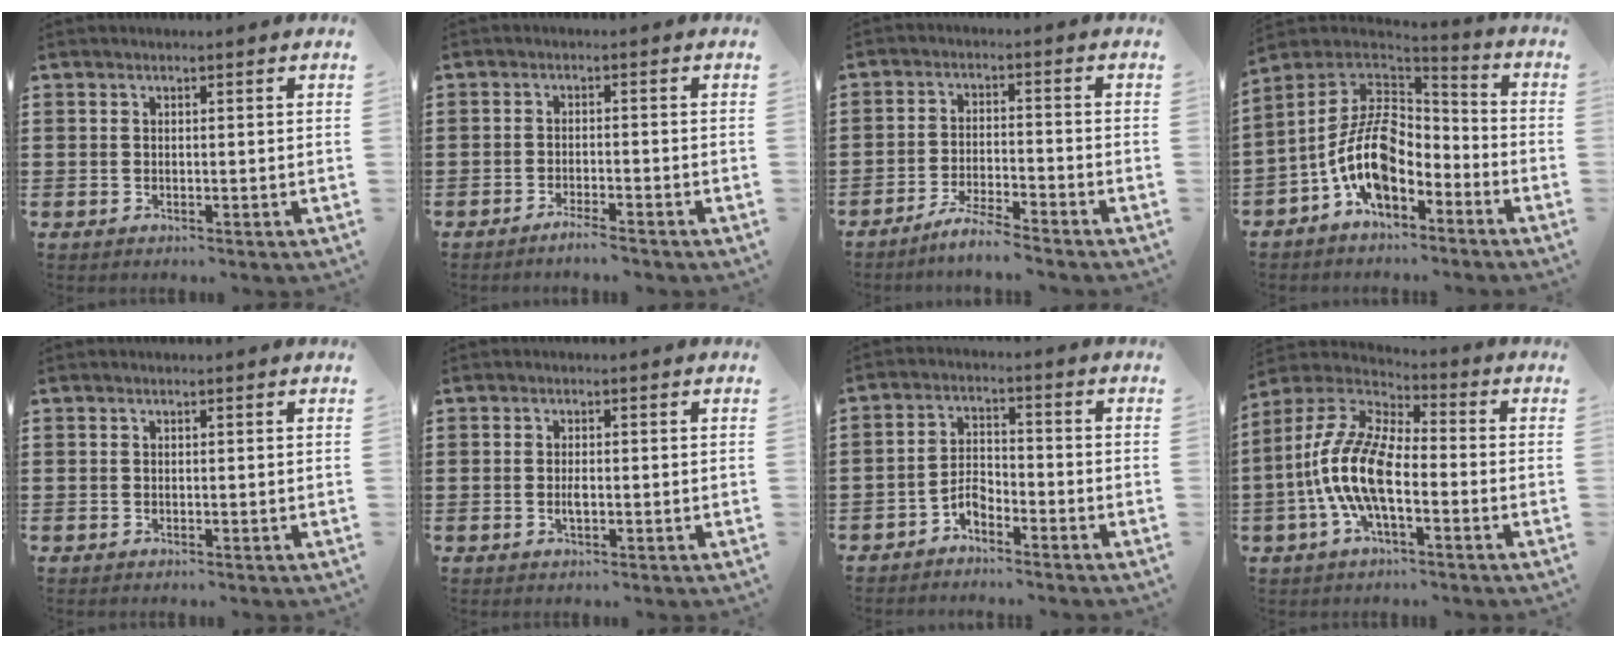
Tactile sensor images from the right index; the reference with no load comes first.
{"total": 2.3, "force": [-2.1, -0.2, 0.9], "torque": [-0.015, 0.001, -0.039]}
{"total": 4.5, "force": [-4.3, -0.2, 1.4], "torque": [-0.033, -0.002, -0.085]}
{"total": 12.4, "force": [-4.1, 6.7, 9.6], "torque": [-0.221, 0.001, -0.087]}
{"total": 0.0}
{"total": 1.8, "force": [-0.3, 0.6, 1.6], "torque": [-0.030, 0.000, -0.005]}
{"total": 3.5, "force": [-2.7, 1.5, 1.7], "torque": [-0.050, 0.003, -0.058]}
{"total": 12.1, "force": [-3.1, 5.0, 10.6], "torque": [-0.259, -0.008, -0.067]}